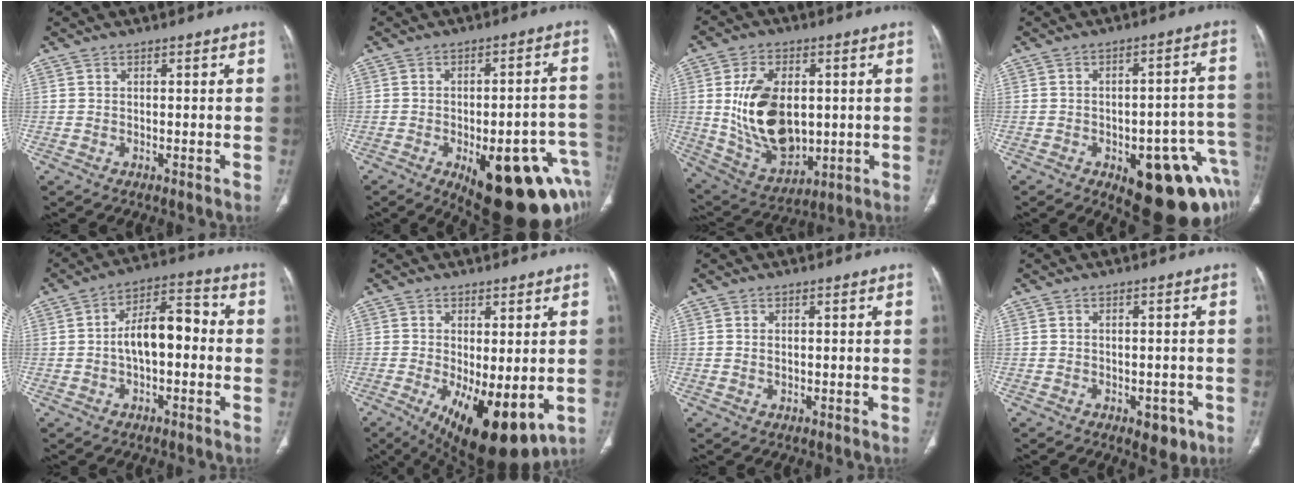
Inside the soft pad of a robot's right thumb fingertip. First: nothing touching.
{"total": 24.8, "force": [-10.4, 9.5, 20.4], "torque": [-0.168, 0.042, -0.120]}
{"total": 17.6, "force": [1.1, 11.2, 13.6], "torque": [-0.211, -0.013, 0.041]}
{"total": 20.4, "force": [-8.4, 8.6, 16.6], "torque": [-0.131, 0.048, -0.090]}
{"total": 10.3, "force": [-0.8, 5.3, 8.8], "torque": [-0.135, 0.040, -0.020]}
{"total": 14.3, "force": [-4.0, 5.8, 12.5], "torque": [-0.189, -0.025, -0.042]}
{"total": 0.9, "force": [0.2, 0.5, 0.7], "torque": [-0.013, 0.000, 0.008]}
{"total": 4.5, "force": [-2.1, 2.6, 3.0], "torque": [-0.019, 0.007, -0.020]}